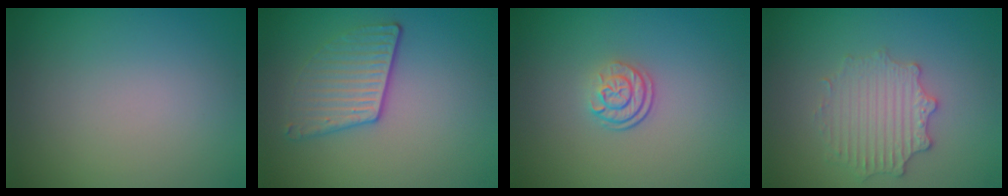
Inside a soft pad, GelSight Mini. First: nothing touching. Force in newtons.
{"total": 3.3, "press": 2.8, "slide": 1.9}
{"total": 2.3, "press": 1.7, "slide": 1.7}
{"total": 2.9, "press": 2.9, "slide": 0.2}